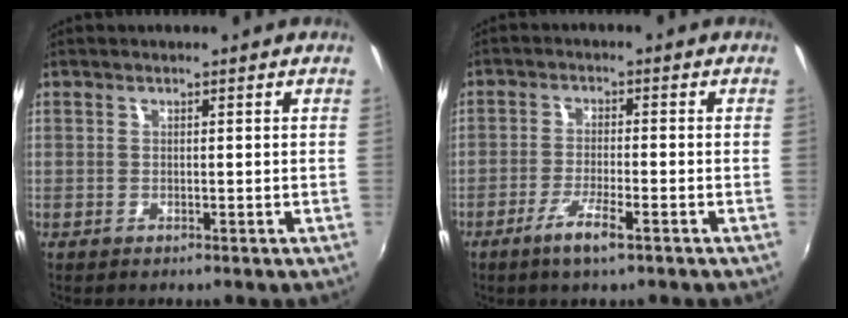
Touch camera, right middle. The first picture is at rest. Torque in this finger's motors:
{"motor_torque": [0.22, -0.25, 0.08, 0.03]}